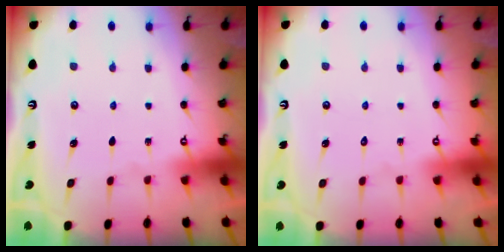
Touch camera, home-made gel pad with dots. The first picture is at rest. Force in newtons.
{"total": 1.5, "press": 1.5, "slide": 0.1}